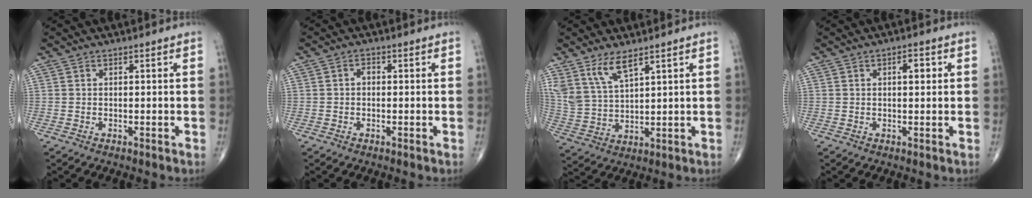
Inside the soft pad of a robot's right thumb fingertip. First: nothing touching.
{"total": 1.2, "force": [-0.1, 0.9, 0.8], "torque": [-0.007, 0.004, -0.007]}
{"total": 7.9, "force": [5.4, 2.6, 5.1], "torque": [-0.104, -0.025, 0.121]}
{"total": 2.8, "force": [0.7, 1.2, 2.4], "torque": [-0.032, 0.001, 0.009]}